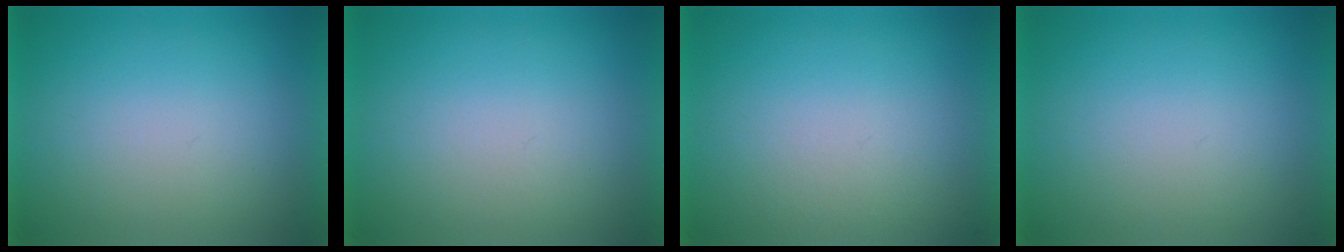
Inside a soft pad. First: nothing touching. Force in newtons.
{"total": 1.1}
{"total": 1.3}
{"total": 0.0}